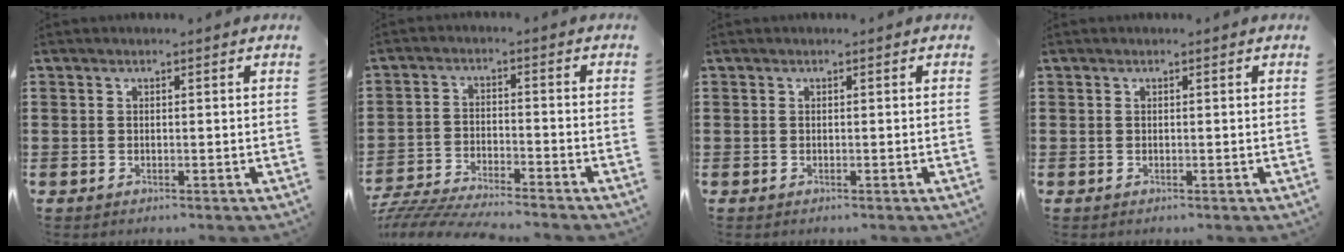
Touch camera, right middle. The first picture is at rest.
{"total": 5.6, "force": [-5.5, 0.3, 1.2], "torque": [-0.037, -0.004, -0.114]}
{"total": 0.0}
{"total": 0.0}